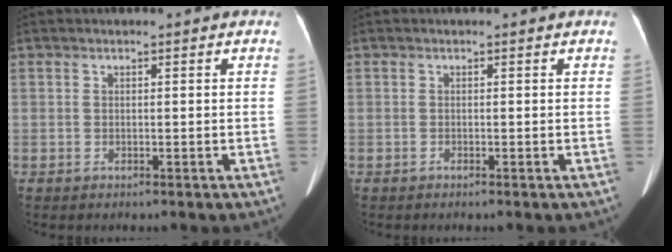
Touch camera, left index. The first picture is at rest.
{"total": 0.0}